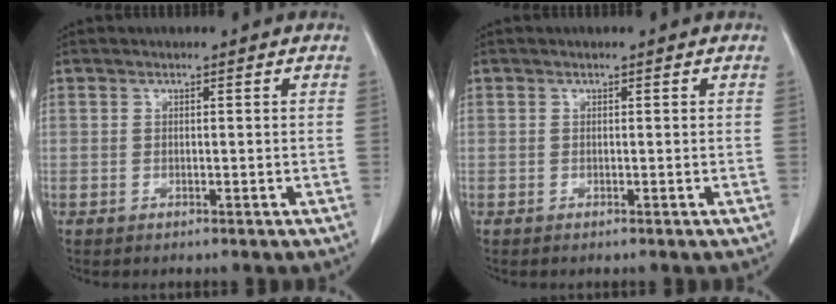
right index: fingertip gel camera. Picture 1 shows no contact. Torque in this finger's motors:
{"motor_torque": [0.00, 0.03, -0.04, -0.04]}